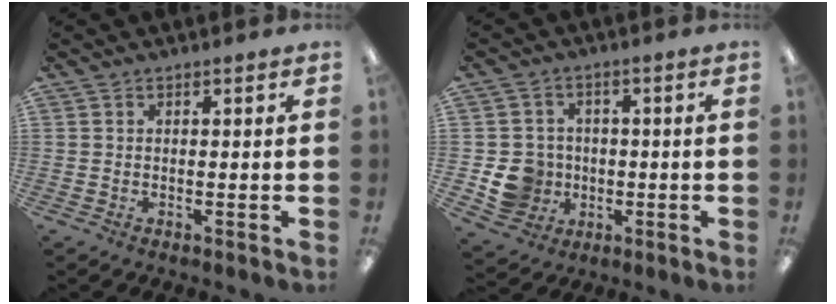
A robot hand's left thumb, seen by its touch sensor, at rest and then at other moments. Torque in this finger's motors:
{"motor_torque": [-0.42, 0.53, 0.02, -0.02, 0.02]}